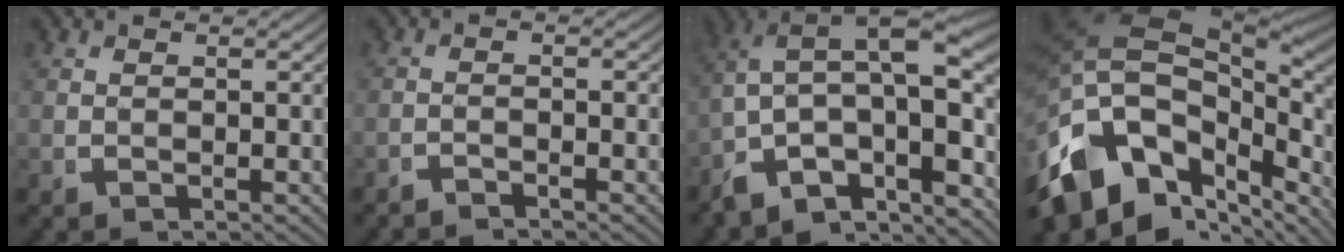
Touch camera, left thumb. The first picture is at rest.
{"total": 1.6, "force": [-1.6, 0.2, 0.0], "torque": [0.007, -0.001, -0.034]}
{"total": 16.6, "force": [-3.4, 12.2, 10.8], "torque": [-0.233, -0.074, -0.041]}
{"total": 22.2, "force": [-1.2, 15.8, 15.5], "torque": [-0.315, -0.039, -0.010]}